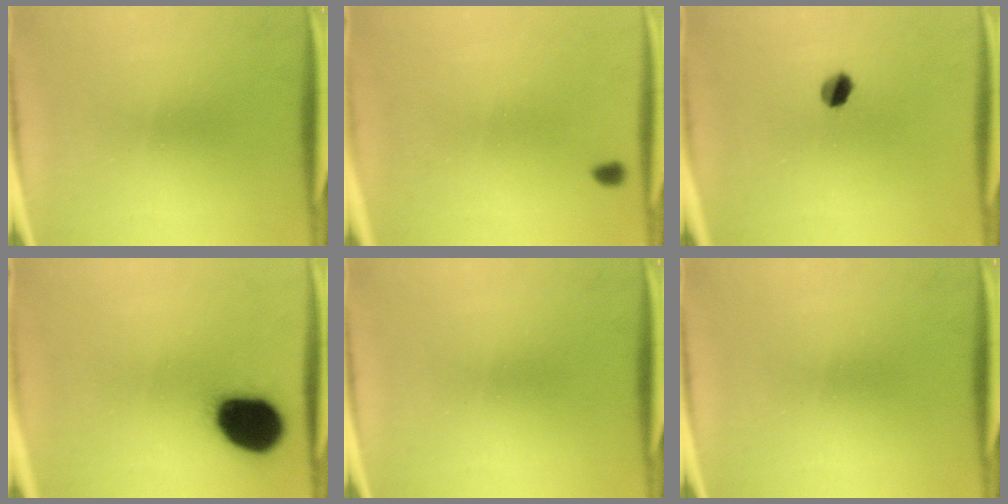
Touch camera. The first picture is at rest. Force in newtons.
{"total": 0.7}
{"total": 3.5}
{"total": 17.0}
{"total": 0.0}
{"total": 0.0}